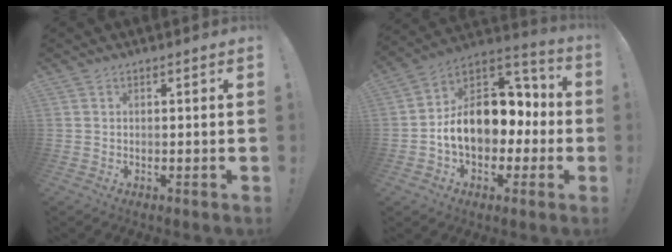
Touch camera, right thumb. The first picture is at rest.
{"total": 16.6, "force": [-1.4, 12.5, 10.8], "torque": [-0.164, 0.008, -0.014]}